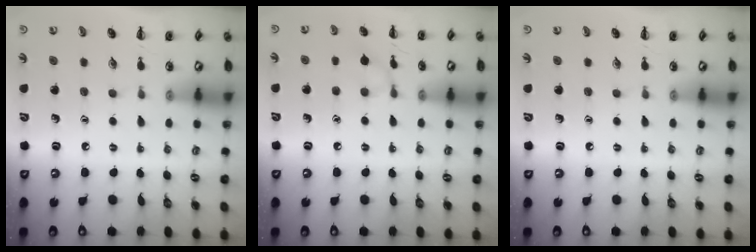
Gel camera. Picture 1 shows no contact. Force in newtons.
{"total": 6.3, "press": 6.1, "slide": 1.4}
{"total": 0.0}